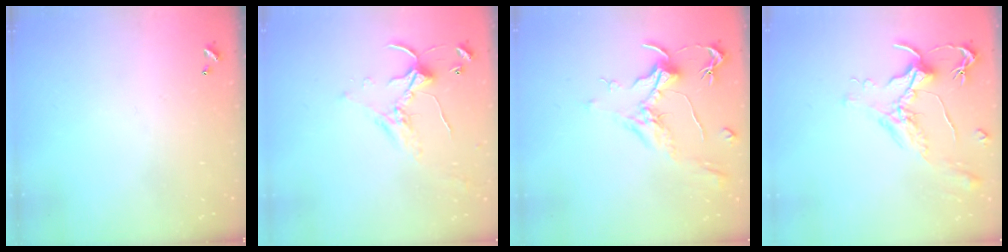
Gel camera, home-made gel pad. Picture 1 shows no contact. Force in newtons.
{"total": 1.5, "press": 1.5, "slide": 0.3}
{"total": 2.1, "press": 2.0, "slide": 0.8}
{"total": 1.6, "press": 1.5, "slide": 0.7}